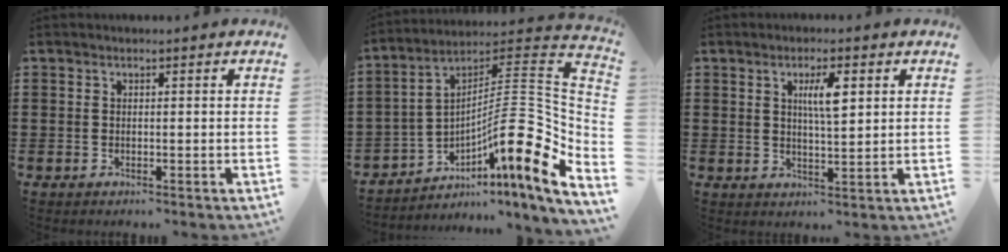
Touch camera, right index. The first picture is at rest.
{"total": 15.3, "force": [-3.6, 3.1, 14.5], "torque": [-0.217, -0.037, -0.078]}
{"total": 4.7, "force": [1.6, 1.1, 4.3], "torque": [-0.082, 0.005, 0.022]}